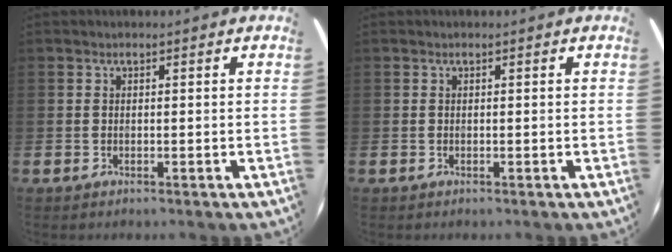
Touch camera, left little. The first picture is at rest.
{"total": 0.0}